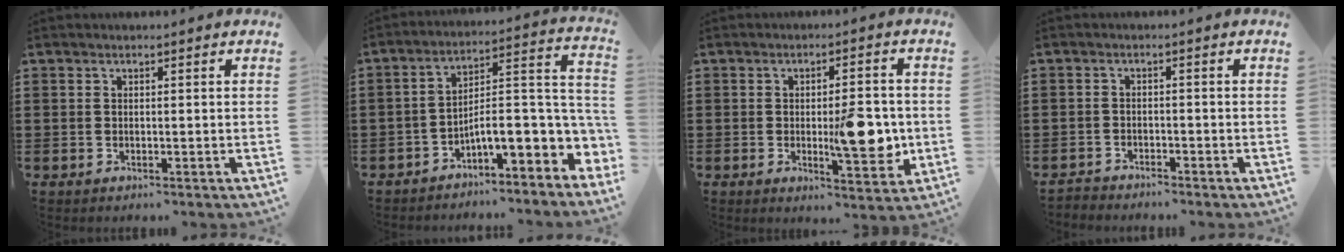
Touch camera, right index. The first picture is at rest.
{"total": 8.9, "force": [-3.2, 2.9, 7.8], "torque": [-0.120, -0.029, -0.063]}
{"total": 9.2, "force": [-0.8, 3.0, 8.7], "torque": [-0.114, -0.009, -0.013]}
{"total": 1.9, "force": [-1.8, 0.3, -0.2], "torque": [-0.003, 0.003, -0.042]}